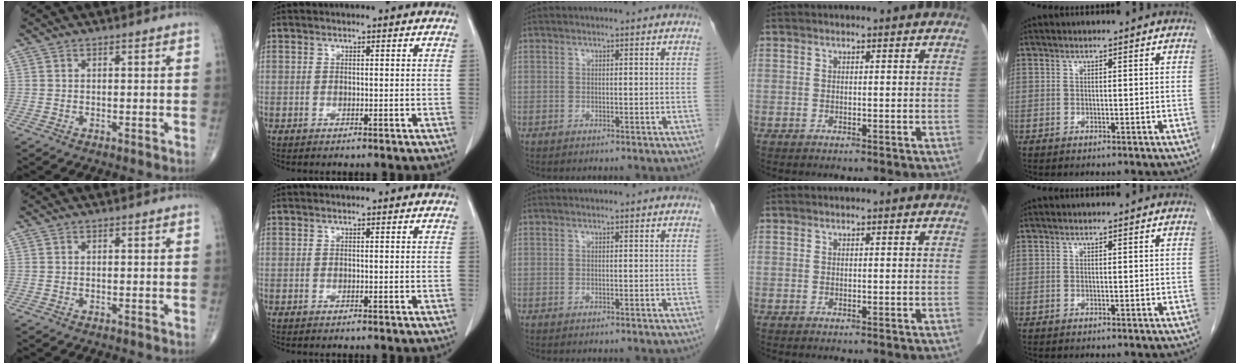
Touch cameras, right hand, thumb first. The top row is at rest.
{}